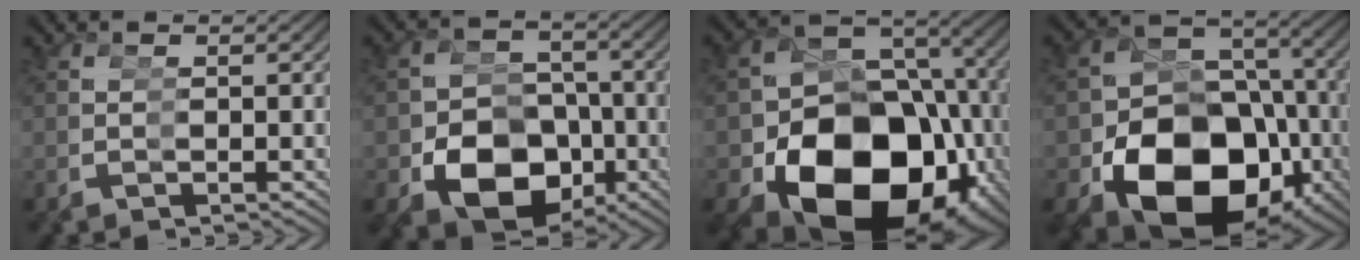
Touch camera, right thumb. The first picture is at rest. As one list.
[{"total": 10.3, "force": [-2.9, 7.7, 6.1], "torque": [-0.120, -0.033, -0.026]}, {"total": 17.2, "force": [-5.3, 11.1, 12.0], "torque": [-0.232, -0.035, -0.051]}, {"total": 14.7, "force": [-5.4, 9.3, 10.0], "torque": [-0.197, -0.034, -0.057]}]